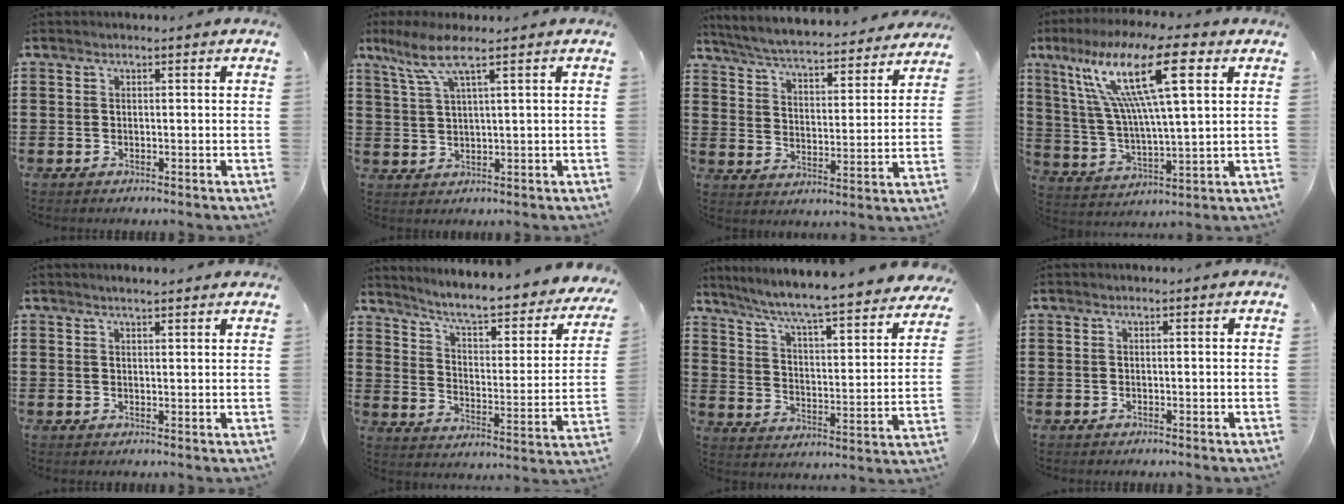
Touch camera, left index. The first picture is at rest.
{"total": 6.1, "force": [3.3, 0.8, 5.0], "torque": [-0.116, 0.000, 0.055]}
{"total": 5.2, "force": [5.0, -0.3, 1.4], "torque": [-0.052, -0.040, 0.082]}
{"total": 17.1, "force": [8.4, 3.4, 14.5], "torque": [-0.299, -0.013, 0.132]}
{"total": 1.6, "force": [1.5, 0.1, 0.5], "torque": [-0.013, 0.004, 0.029]}
{"total": 5.7, "force": [4.8, 0.4, 3.1], "torque": [-0.081, -0.044, 0.072]}
{"total": 5.7, "force": [4.9, -0.4, 3.0], "torque": [-0.081, -0.051, 0.071]}
{"total": 0.0}